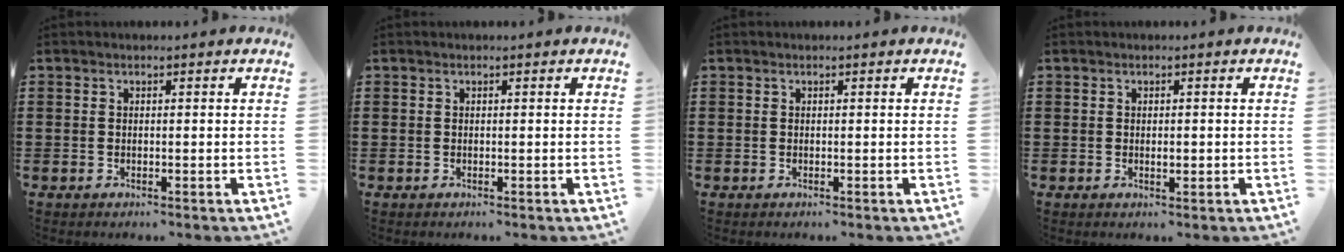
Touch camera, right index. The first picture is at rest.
{"total": 0.0}
{"total": 0.0}
{"total": 1.2, "force": [-0.1, 0.5, 1.1], "torque": [-0.020, 0.002, -0.002]}